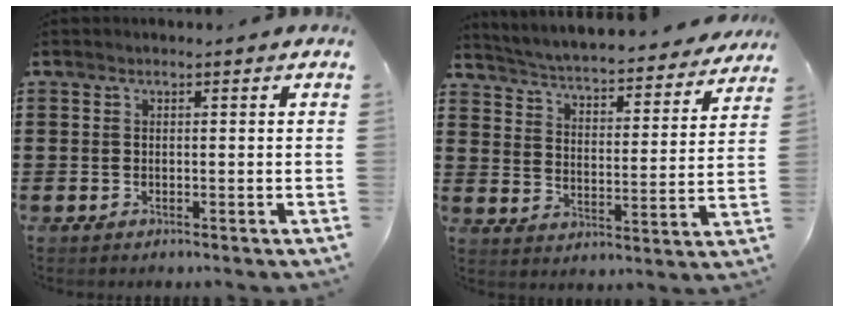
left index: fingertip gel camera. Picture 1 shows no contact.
{"total": 3.9, "force": [3.8, -0.4, 0.7], "torque": [-0.038, -0.037, 0.057]}